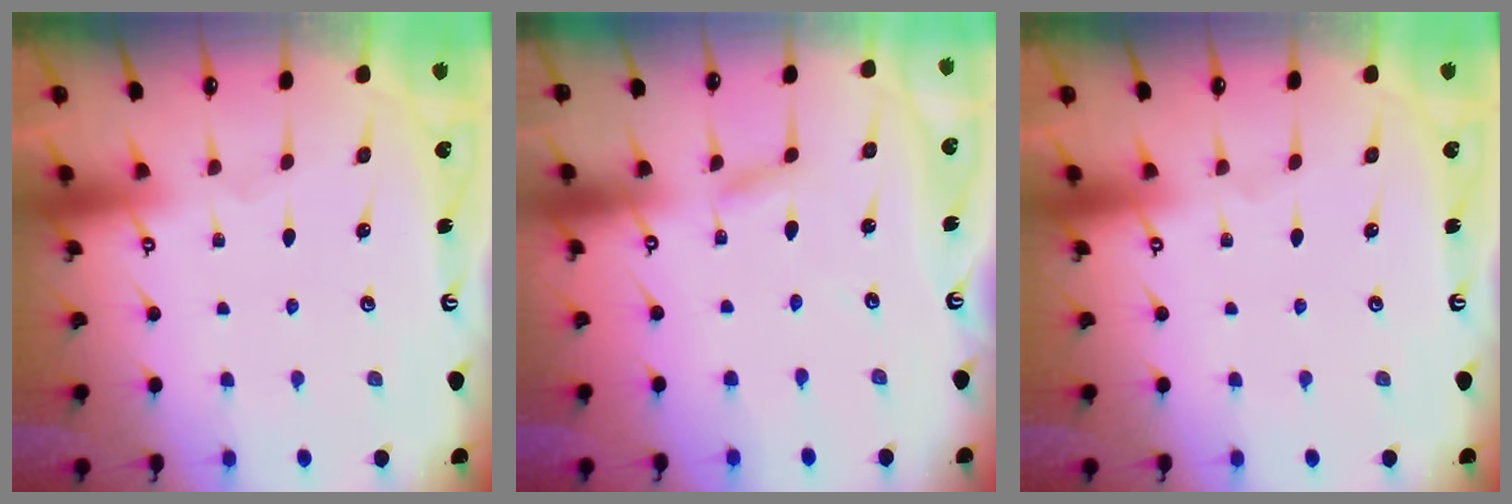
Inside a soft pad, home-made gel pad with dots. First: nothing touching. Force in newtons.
{"total": 2.0, "press": 2.0, "slide": 0.2}
{"total": 0.0}